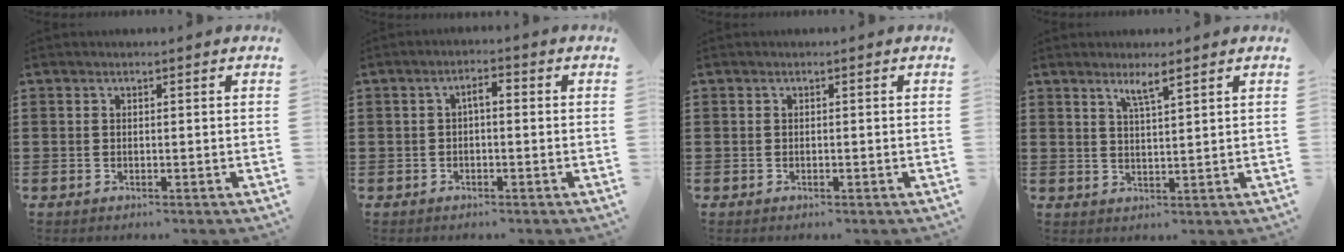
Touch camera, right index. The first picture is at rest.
{"total": 2.1, "force": [-0.4, 0.7, 2.0], "torque": [-0.039, 0.007, -0.010]}
{"total": 0.0}
{"total": 3.0, "force": [2.1, 0.1, 2.1], "torque": [-0.046, 0.000, 0.036]}